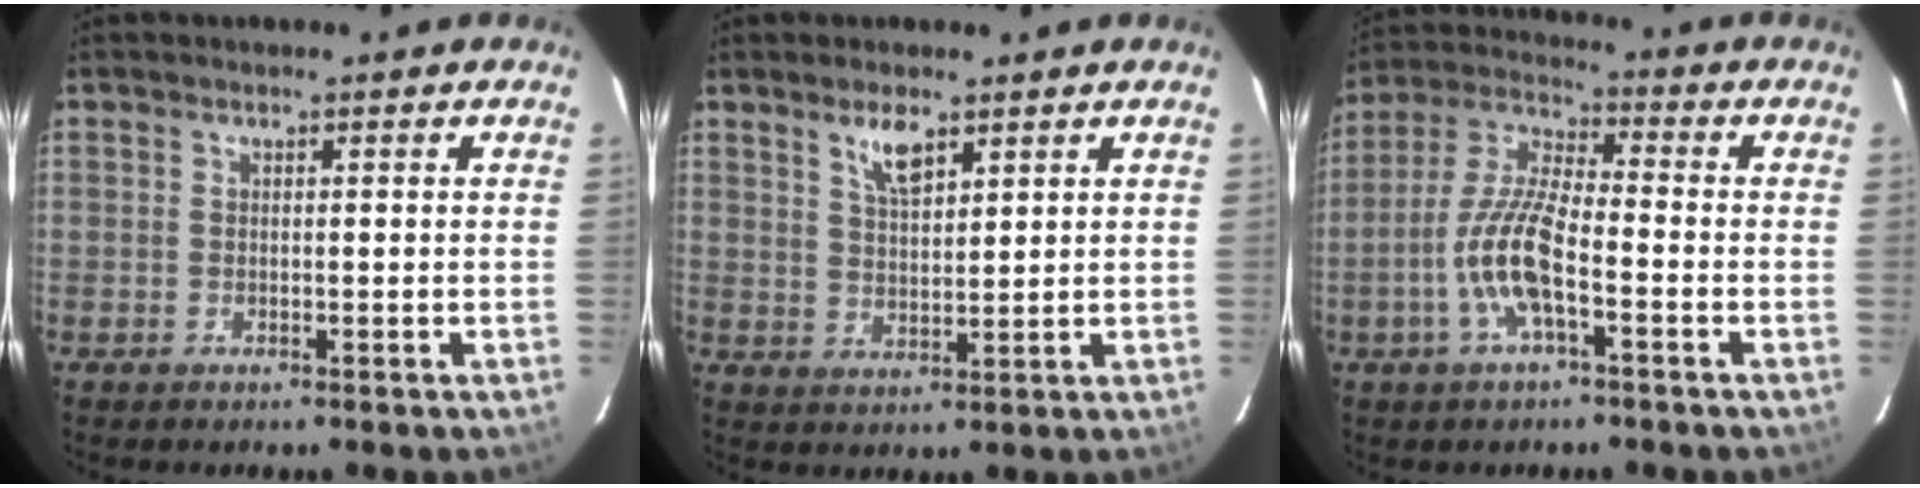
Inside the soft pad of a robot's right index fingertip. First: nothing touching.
{"total": 4.9, "force": [3.2, 1.7, 3.3], "torque": [-0.059, -0.002, 0.062]}
{"total": 11.1, "force": [-4.1, 3.0, 9.8], "torque": [-0.213, 0.001, -0.081]}